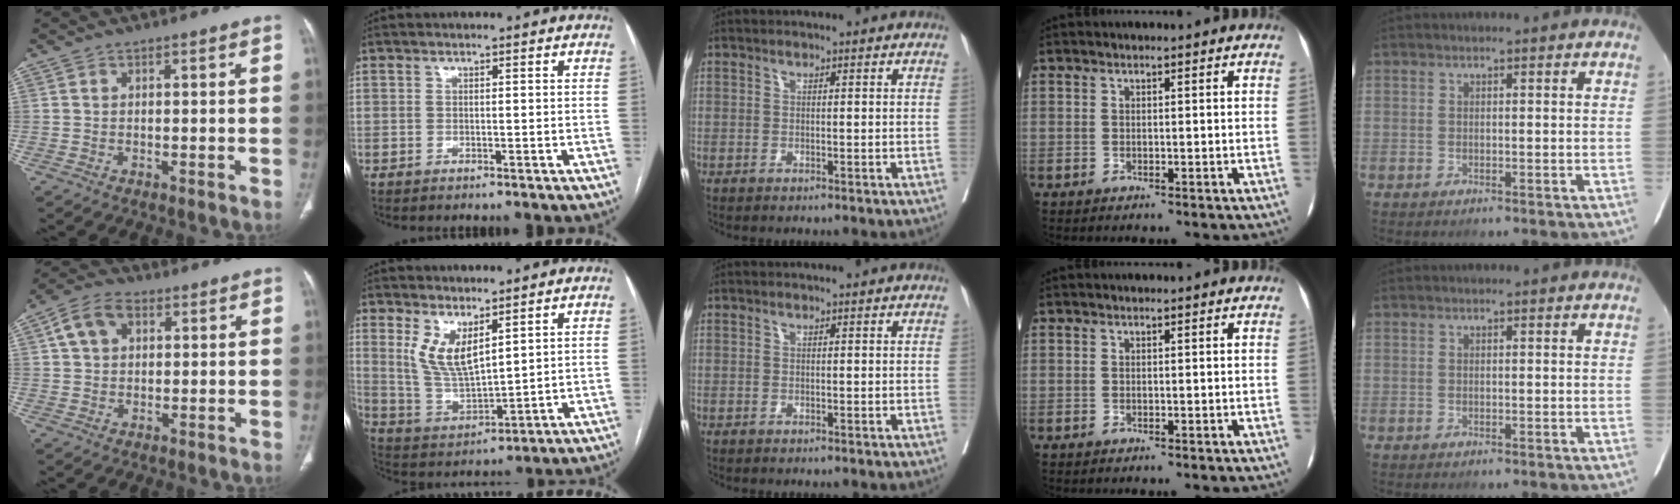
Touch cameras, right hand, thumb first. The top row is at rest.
{"thumb": {"total": 7.3, "force": [2.4, 5.1, 4.6], "torque": [-0.077, 0.012, 0.038]}, "index": {"total": 7.8, "force": [4.1, 2.6, 6.0], "torque": [-0.125, -0.011, 0.094]}}